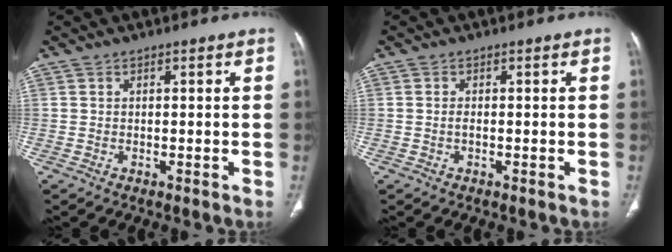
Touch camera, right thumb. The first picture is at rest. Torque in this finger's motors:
{"motor_torque": [-0.14, 0.08, -0.20, -0.08, 0.01]}